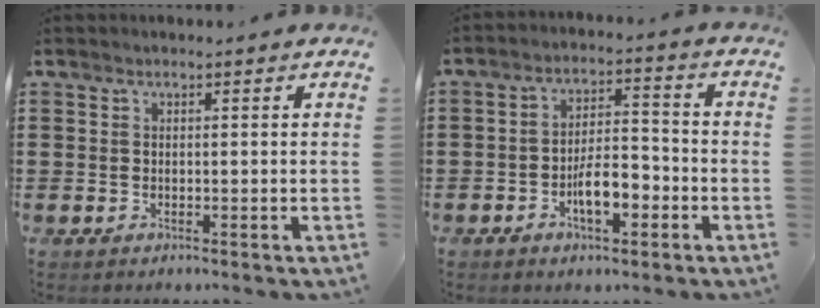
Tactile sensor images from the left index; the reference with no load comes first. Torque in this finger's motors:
{"motor_torque": [0.52, 0.39, 0.24, 0.07]}